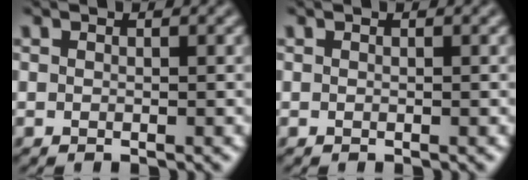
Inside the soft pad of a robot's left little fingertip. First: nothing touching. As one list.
[{"total": 0.0}]